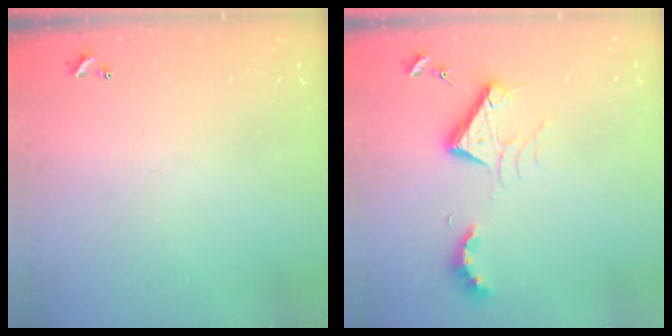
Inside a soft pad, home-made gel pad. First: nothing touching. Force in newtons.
{"total": 10.7, "press": 10.6, "slide": 1.3}